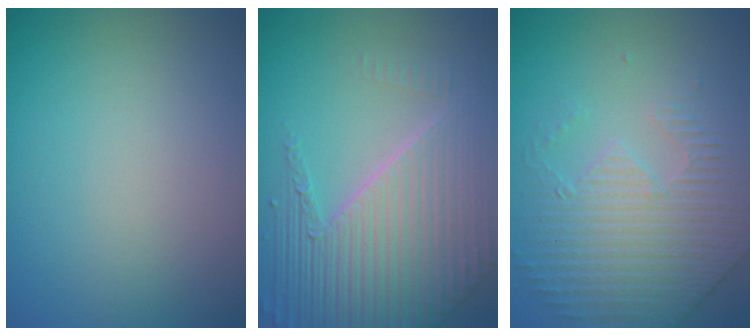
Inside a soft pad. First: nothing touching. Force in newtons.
{"total": 8.7, "press": 5.8, "slide": 6.5}
{"total": 4.5, "press": 3.6, "slide": 2.7}